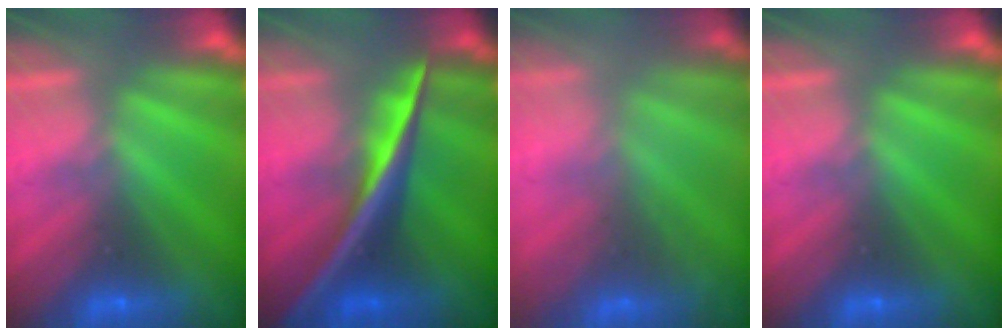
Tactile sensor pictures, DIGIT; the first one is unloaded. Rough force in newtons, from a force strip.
{"total": 2.6}
{"total": 7.6}
{"total": 0.0}